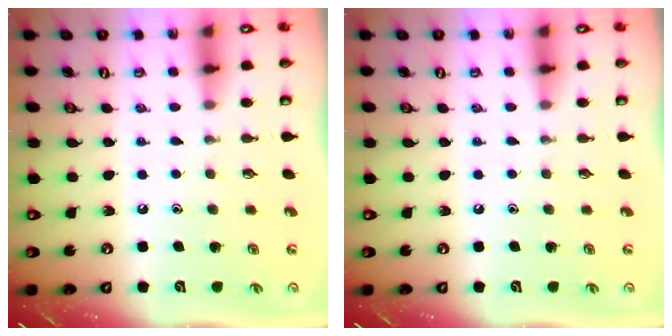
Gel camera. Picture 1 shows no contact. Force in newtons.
{"total": 0.0}